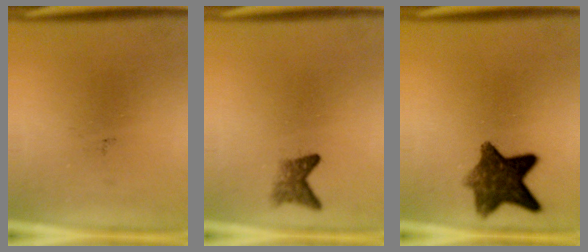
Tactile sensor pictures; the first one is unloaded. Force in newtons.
{"total": 2.4}
{"total": 9.2}